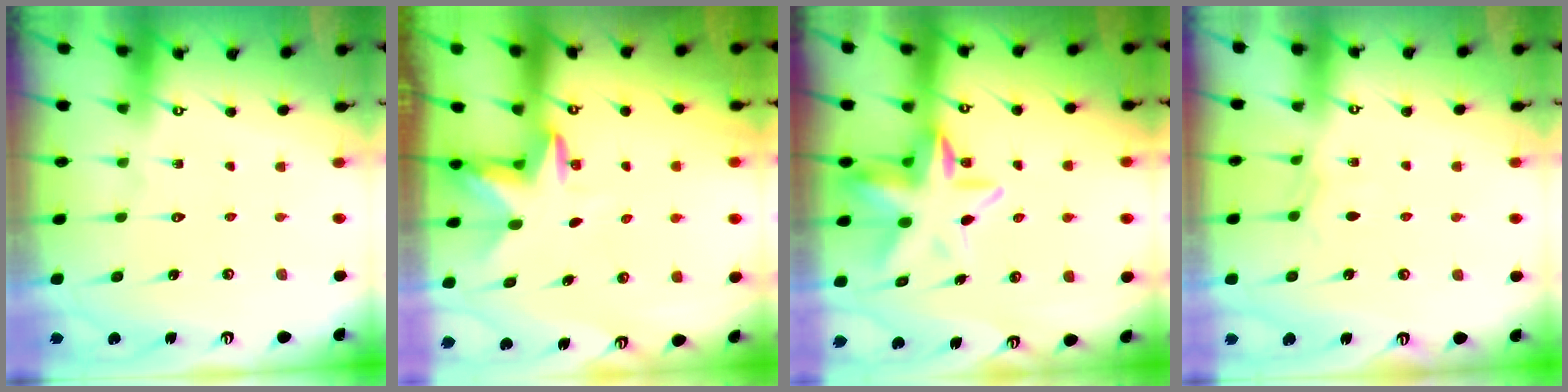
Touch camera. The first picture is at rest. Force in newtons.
{"total": 2.9, "press": 2.8, "slide": 0.7}
{"total": 11.3, "press": 11.0, "slide": 2.9}
{"total": 3.7, "press": 3.7, "slide": 0.5}